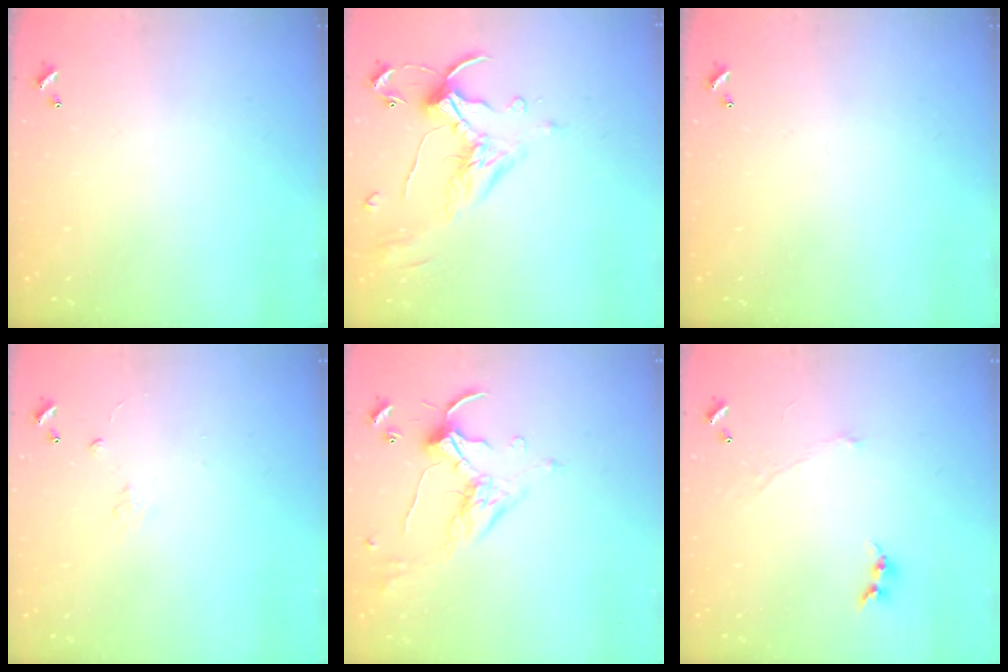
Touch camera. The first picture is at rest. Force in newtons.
{"total": 1.3, "press": 0.8, "slide": 1.0}
{"total": 0.0}
{"total": 1.5, "press": 1.3, "slide": 0.6}
{"total": 1.5, "press": 1.3, "slide": 0.8}
{"total": 0.0}